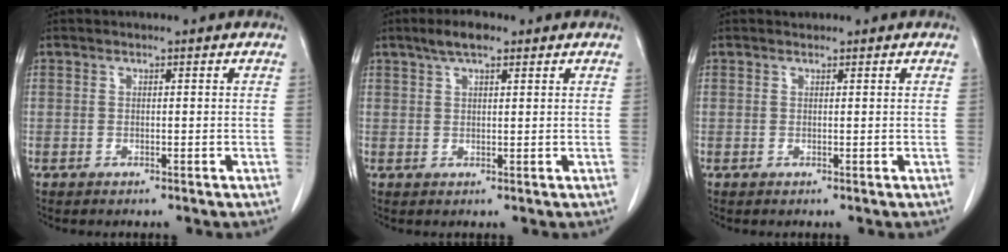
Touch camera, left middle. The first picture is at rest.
{"total": 4.1, "force": [2.8, 1.1, 2.8], "torque": [-0.056, 0.011, 0.050]}
{"total": 0.6, "force": [0.6, 0.2, 0.0], "torque": [-0.011, 0.003, 0.011]}